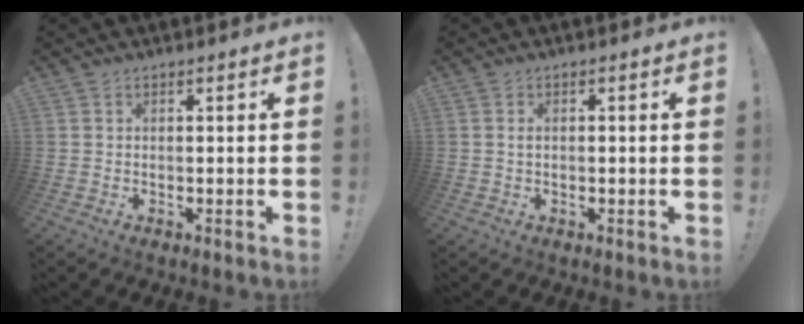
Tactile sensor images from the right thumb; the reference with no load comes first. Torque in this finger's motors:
{"motor_torque": [-0.22, -0.32, 0.34, -0.09, 0.09]}